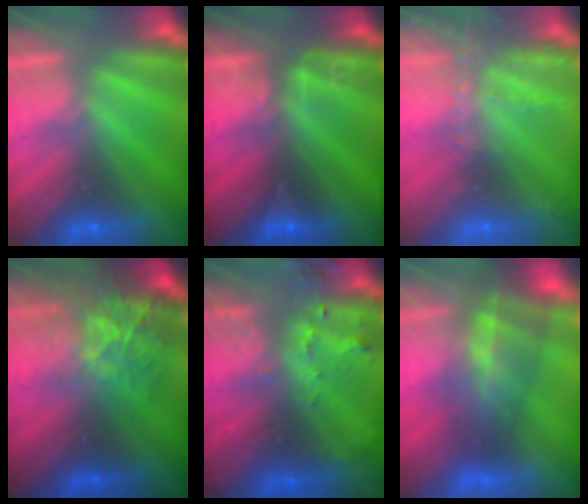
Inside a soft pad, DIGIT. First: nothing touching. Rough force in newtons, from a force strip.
{"total": 2.8}
{"total": 8.2}
{"total": 7.2}
{"total": 6.7}
{"total": 7.5}